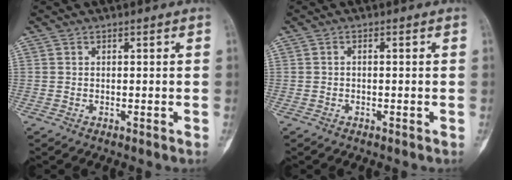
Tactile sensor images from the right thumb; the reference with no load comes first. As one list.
[{"total": 0.5, "force": [-0.1, 0.2, 0.5], "torque": [-0.012, 0.002, -0.003]}]